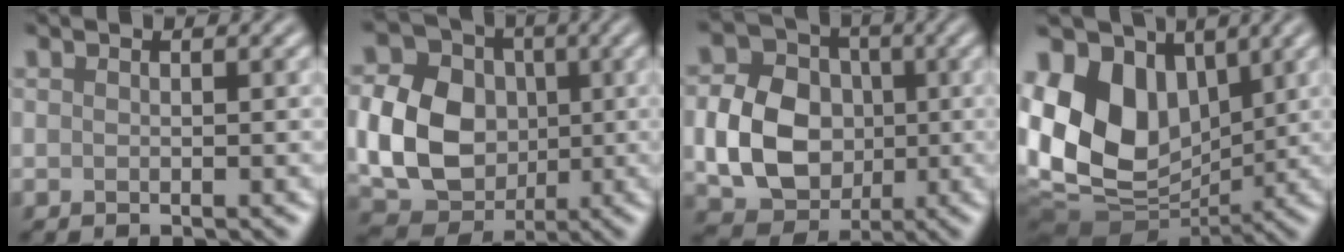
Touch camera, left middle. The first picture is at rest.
{"total": 9.1, "force": [-0.4, 7.3, 5.3], "torque": [-0.118, -0.008, -0.007]}
{"total": 7.7, "force": [-0.7, 6.2, 4.5], "torque": [-0.094, -0.001, -0.014]}
{"total": 14.3, "force": [2.1, 10.4, 9.6], "torque": [-0.190, 0.023, 0.039]}